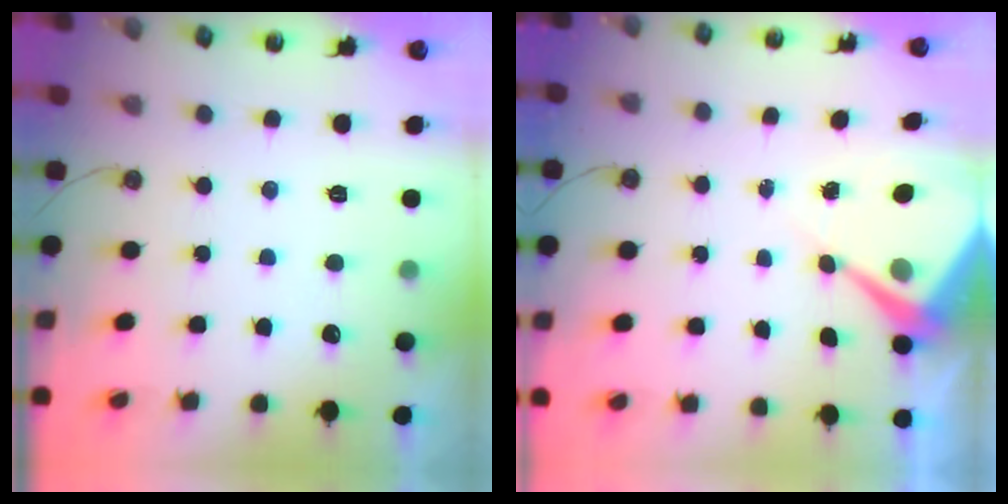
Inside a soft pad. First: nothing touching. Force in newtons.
{"total": 7.0, "press": 7.0, "slide": 0.3}